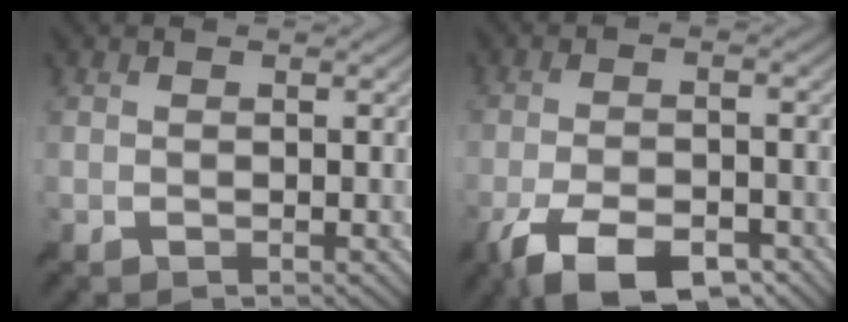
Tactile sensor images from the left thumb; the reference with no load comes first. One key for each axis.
{"total": 9.9, "fx": -6.4, "fy": 3.4, "fz": 6.7, "tx": -0.126, "ty": -0.003, "tz": -0.115}